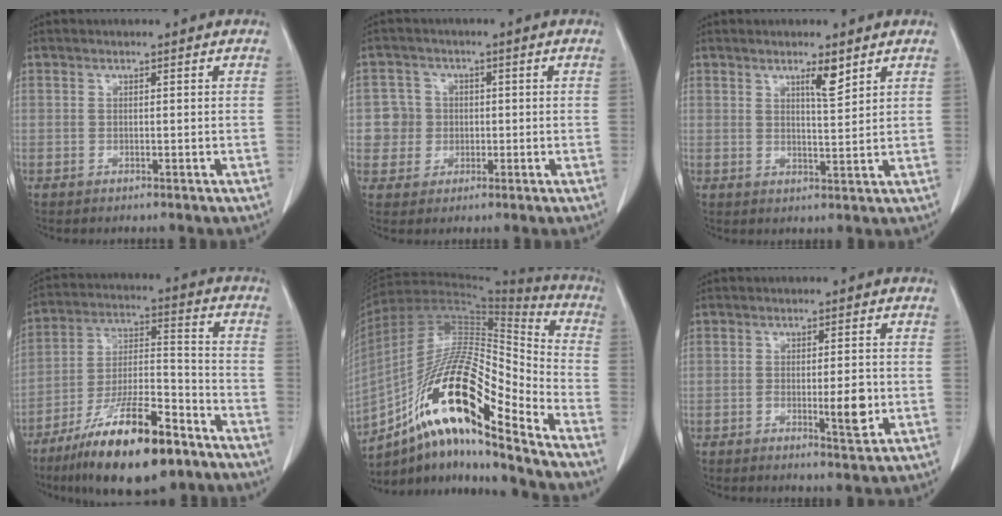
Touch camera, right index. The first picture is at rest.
{"total": 4.5, "force": [0.0, 4.5, 0.1], "torque": [0.008, 0.015, 0.002]}
{"total": 3.4, "force": [2.3, 0.3, 2.6], "torque": [-0.045, -0.003, 0.039]}
{"total": 19.0, "force": [-12.6, 4.4, 13.6], "torque": [-0.243, -0.011, -0.220]}
{"total": 21.1, "force": [-12.4, 3.5, 16.8], "torque": [-0.310, 0.006, -0.217]}
{"total": 4.7, "force": [-1.0, 1.0, 4.5], "torque": [-0.068, -0.005, -0.011]}